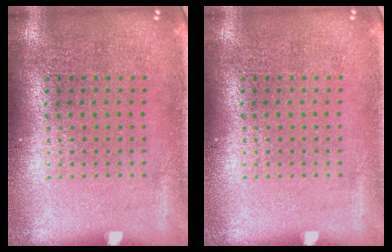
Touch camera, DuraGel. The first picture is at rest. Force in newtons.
{"total": 0.0}